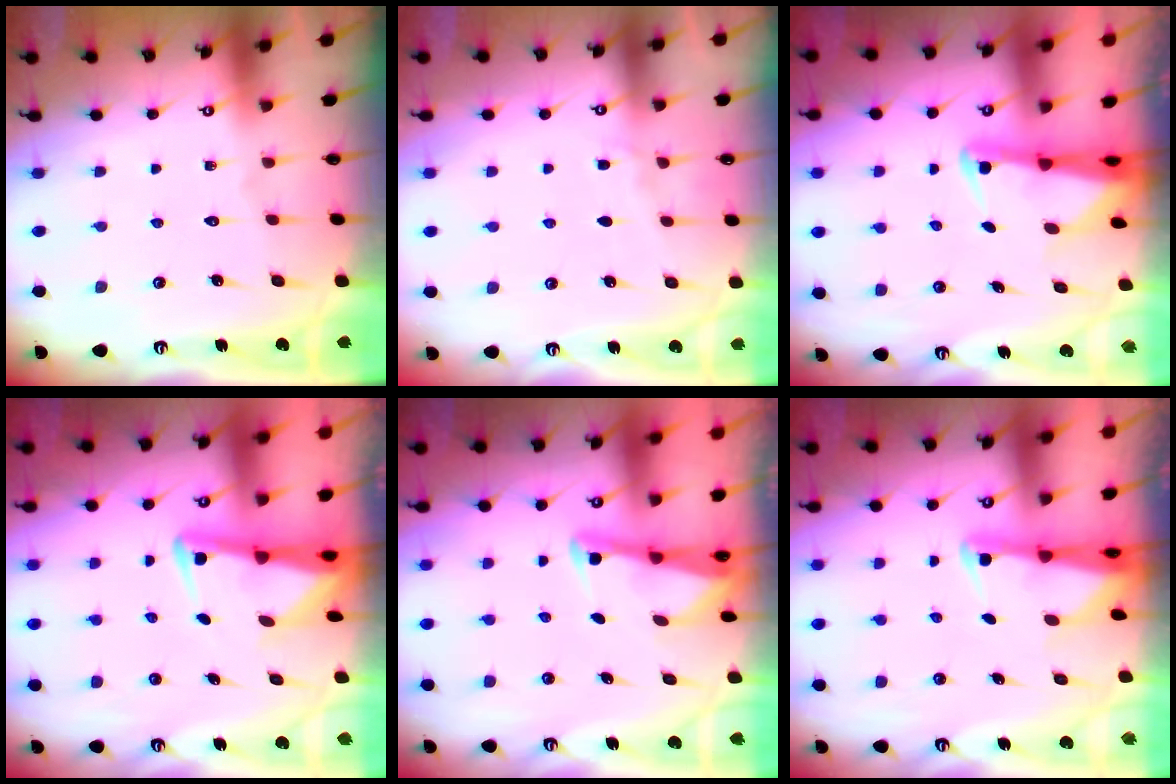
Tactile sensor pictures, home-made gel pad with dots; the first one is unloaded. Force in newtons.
{"total": 4.1, "press": 4.1, "slide": 0.5}
{"total": 2.4, "press": 2.4, "slide": 0.5}
{"total": 4.9, "press": 4.8, "slide": 1.2}
{"total": 2.9, "press": 2.9, "slide": 0.3}
{"total": 2.4, "press": 2.3, "slide": 0.5}